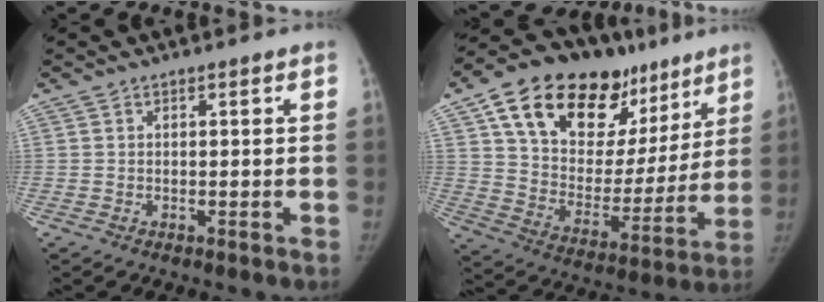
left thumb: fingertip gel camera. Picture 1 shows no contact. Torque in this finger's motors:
{"motor_torque": [1.27, 0.79, 1.85, -0.91, 0.12]}